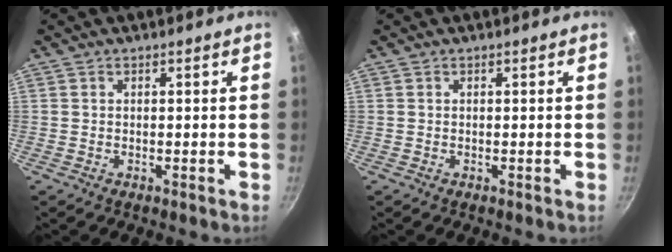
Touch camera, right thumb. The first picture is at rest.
{"total": 0.0}